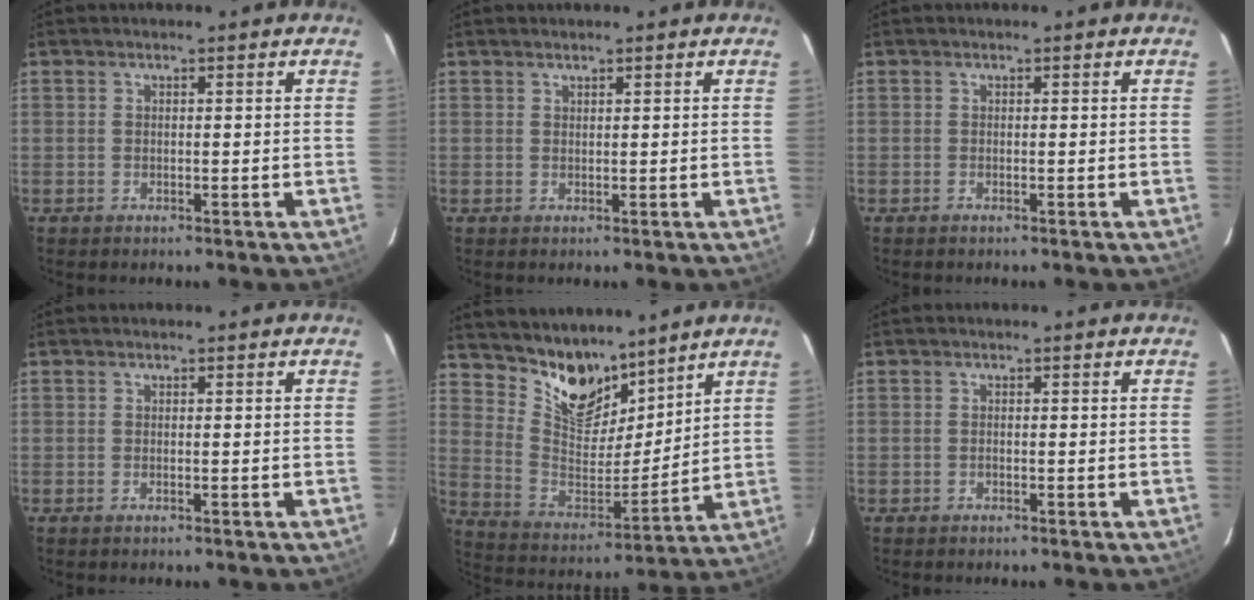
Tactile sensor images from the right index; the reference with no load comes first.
{"total": 0.6, "force": [0.6, 0.1, 0.0], "torque": [-0.001, 0.001, 0.012]}
{"total": 0.0}
{"total": 0.0}
{"total": 13.6, "force": [10.9, 6.4, 4.9], "torque": [-0.101, -0.003, 0.212]}
{"total": 0.0}